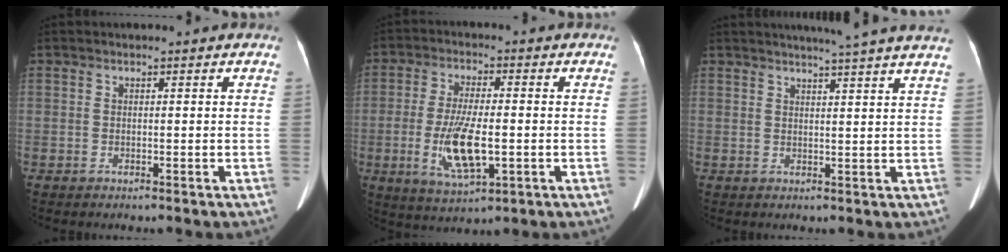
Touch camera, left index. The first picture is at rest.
{"total": 9.7, "force": [-2.0, 2.8, 9.0], "torque": [-0.184, -0.009, -0.030]}
{"total": 10.6, "force": [9.2, -1.2, 5.1], "torque": [-0.071, -0.003, 0.096]}